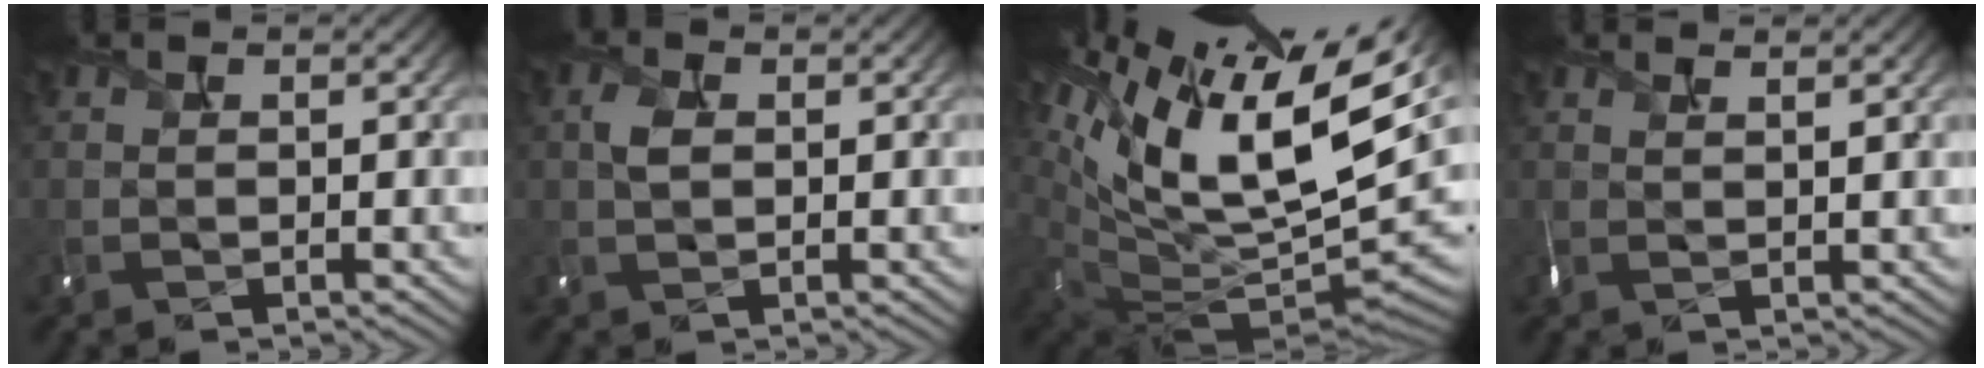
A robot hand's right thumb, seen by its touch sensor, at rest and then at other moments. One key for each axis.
{"total": 1.7, "fx": 0.4, "fy": 1.1, "fz": 1.2, "tx": -0.031, "ty": 0.004, "tz": 0.005}
{"total": 17.4, "fx": 8.0, "fy": 8.1, "fz": 13.1, "tx": -0.248, "ty": 0.007, "tz": 0.151}
{"total": 1.8, "fx": 1.3, "fy": 0.4, "fz": 1.3, "tx": -0.020, "ty": 0.007, "tz": 0.016}